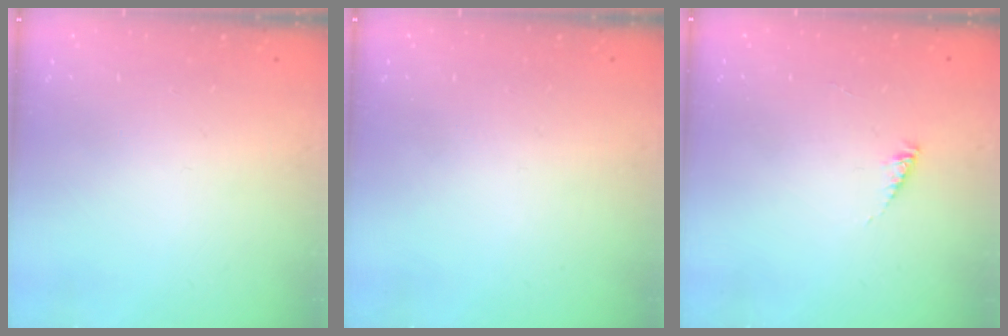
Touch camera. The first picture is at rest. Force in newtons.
{"total": 0.0}
{"total": 1.7, "press": 1.6, "slide": 0.3}